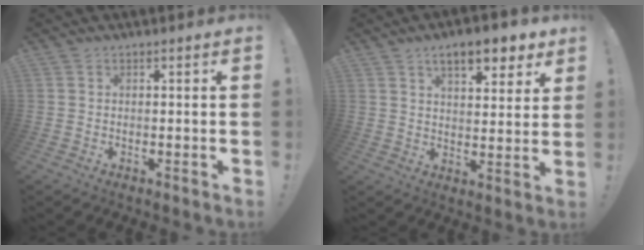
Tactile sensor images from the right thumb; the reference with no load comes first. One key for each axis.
{"total": 9.5, "fx": 6.0, "fy": 3.5, "fz": 6.5, "tx": -0.085, "ty": -0.030, "tz": 0.102}